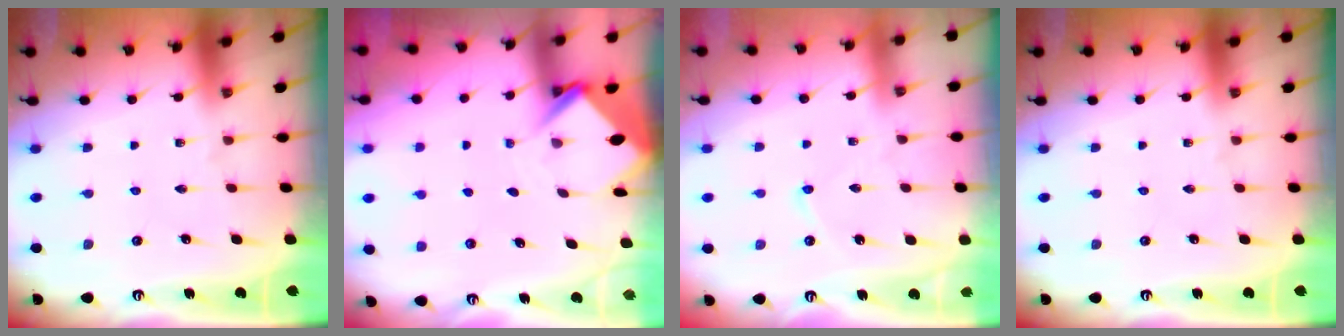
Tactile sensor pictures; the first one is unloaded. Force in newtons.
{"total": 3.8, "press": 3.8, "slide": 0.2}
{"total": 4.0, "press": 4.0, "slide": 0.3}
{"total": 0.0}